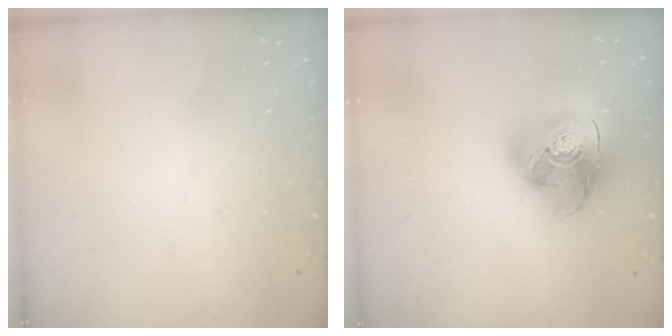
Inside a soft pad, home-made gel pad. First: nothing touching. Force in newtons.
{"total": 16.7, "press": 16.6, "slide": 2.3}